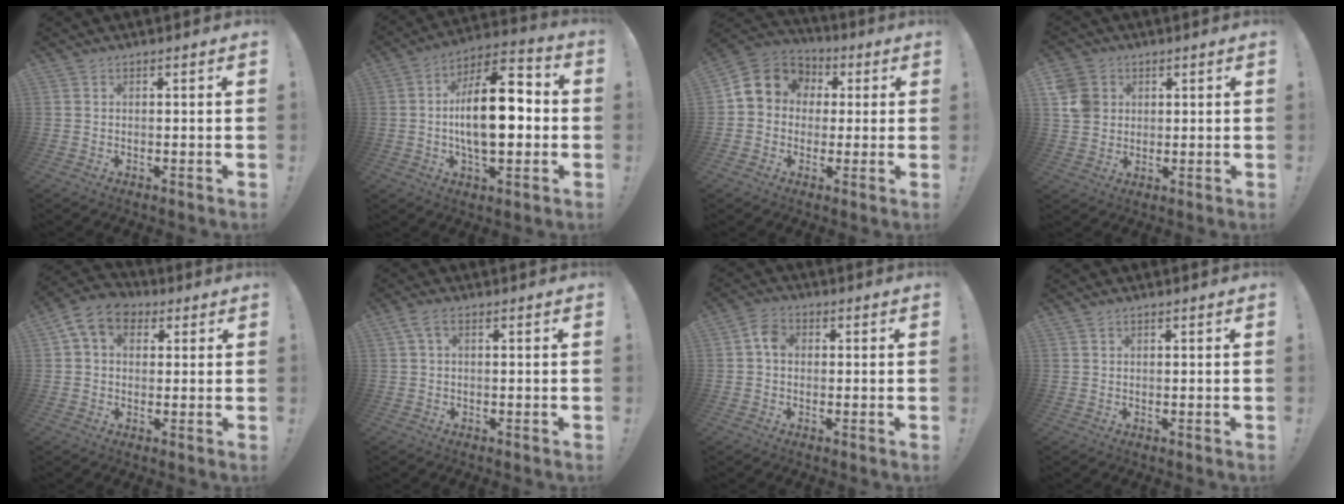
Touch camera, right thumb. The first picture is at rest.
{"total": 18.3, "force": [-1.1, 8.5, 16.2], "torque": [-0.263, 0.005, -0.027]}
{"total": 10.6, "force": [2.0, 9.3, 4.7], "torque": [-0.066, 0.005, 0.046]}
{"total": 7.3, "force": [2.1, 6.6, 2.4], "torque": [-0.041, -0.003, 0.045]}
{"total": 9.7, "force": [3.5, 7.1, 5.5], "torque": [-0.091, 0.000, 0.072]}
{"total": 3.1, "force": [1.0, 1.3, 2.7], "torque": [-0.045, 0.000, 0.018]}
{"total": 4.8, "force": [0.4, 3.6, 3.2], "torque": [-0.055, 0.013, 0.008]}
{"total": 0.8, "force": [0.6, 0.4, 0.3], "torque": [-0.012, 0.002, 0.014]}